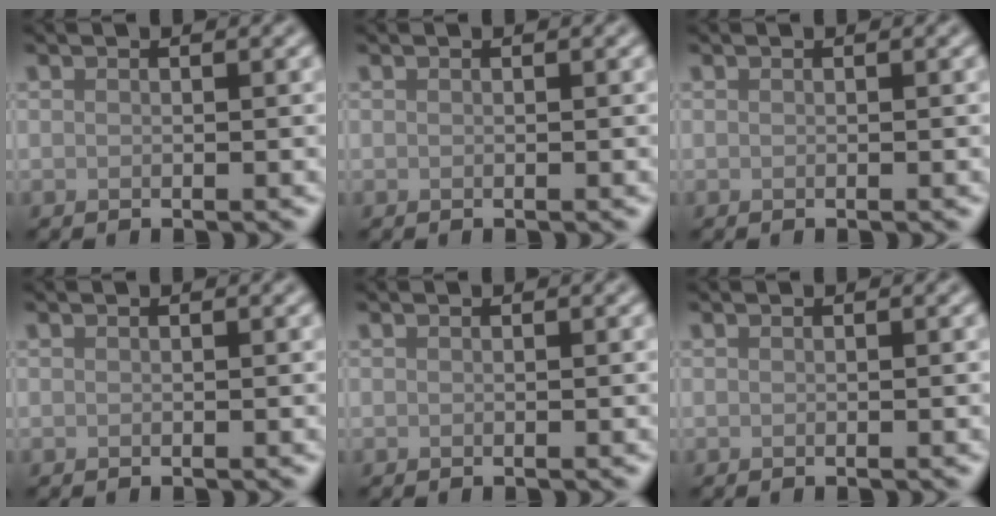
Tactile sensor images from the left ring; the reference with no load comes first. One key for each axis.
{"total": 0.0}
{"total": 0.0}
{"total": 0.0}
{"total": 0.0}
{"total": 0.0}